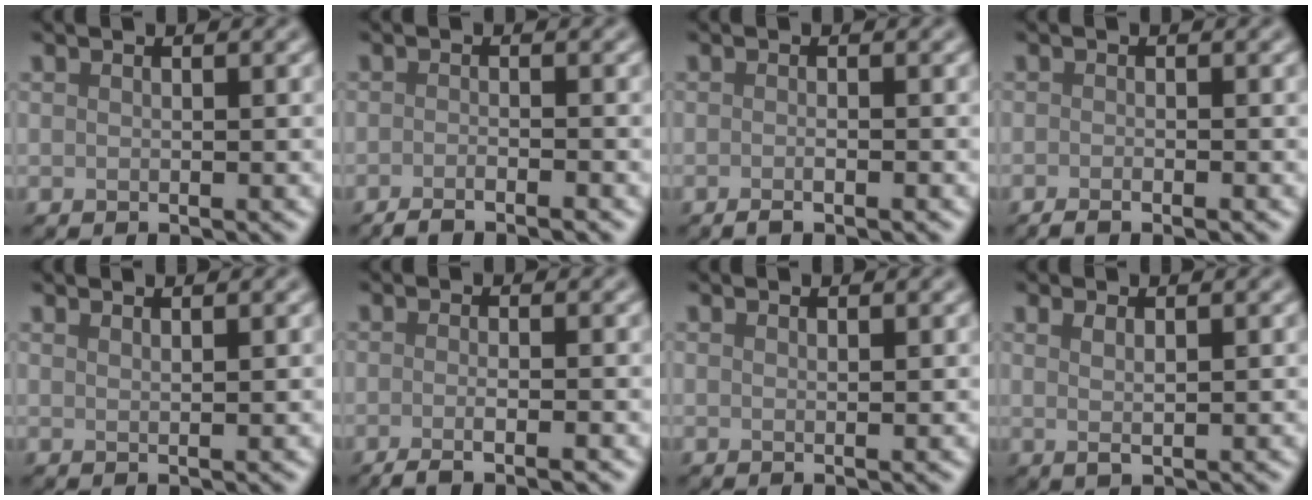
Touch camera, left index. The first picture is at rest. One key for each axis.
{"total": 2.3, "fx": -1.6, "fy": 0.5, "fz": 1.6, "tx": -0.017, "ty": -0.001, "tz": -0.034}
{"total": 1.4, "fx": -0.6, "fy": 0.4, "fz": 1.3, "tx": -0.014, "ty": -0.001, "tz": -0.014}
{"total": 1.7, "fx": -1.0, "fy": 0.3, "fz": 1.3, "tx": -0.016, "ty": 0.000, "tz": -0.019}
{"total": 1.4, "fx": 1.1, "fy": 0.4, "fz": 0.7, "tx": 0.000, "ty": 0.003, "tz": 0.006}
{"total": 3.1, "fx": -1.3, "fy": 0.9, "fz": 2.7, "tx": -0.030, "ty": -0.002, "tz": -0.029}
{"total": 0.7, "fx": 0.6, "fy": 0.1, "fz": 0.4, "tx": -0.002, "ty": 0.002, "tz": 0.010}
{"total": 1.5, "fx": 0.7, "fy": 0.4, "fz": 1.3, "tx": -0.024, "ty": -0.003, "tz": 0.013}